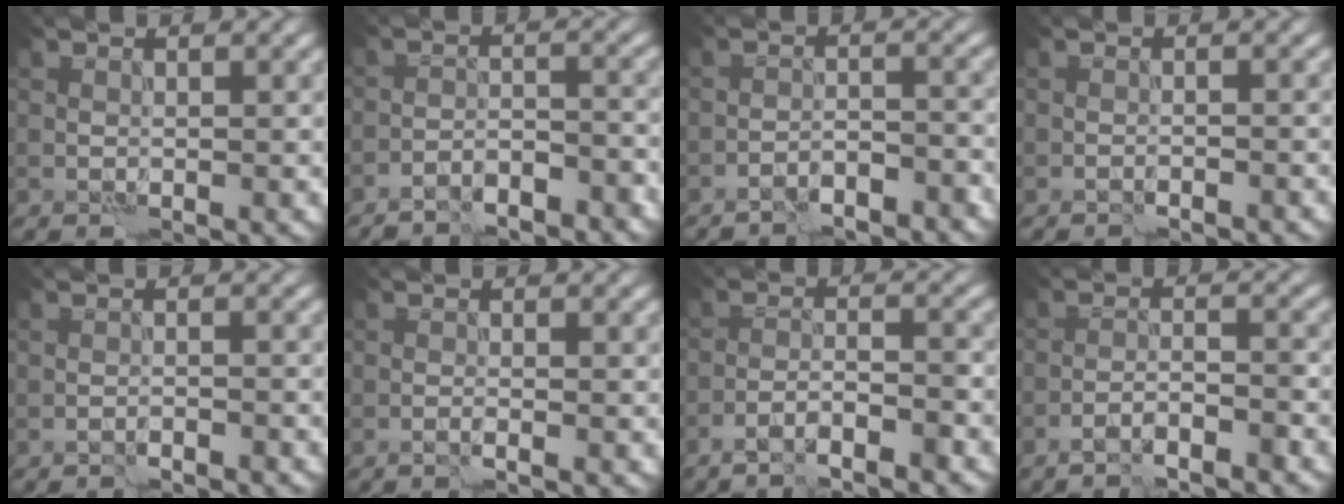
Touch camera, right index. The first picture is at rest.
{"total": 5.3, "force": [-4.6, 1.3, 2.1], "torque": [-0.028, -0.001, -0.079]}
{"total": 4.0, "force": [-3.5, 0.9, 1.7], "torque": [-0.022, 0.003, -0.058]}
{"total": 1.3, "force": [-1.2, 0.1, 0.3], "torque": [0.001, 0.002, -0.022]}
{"total": 1.8, "force": [-1.7, 0.1, 0.4], "torque": [-0.001, 0.003, -0.029]}
{"total": 0.9, "force": [-0.7, -0.2, 0.4], "torque": [-0.008, 0.001, -0.016]}
{"total": 4.5, "force": [-3.7, 0.6, 2.5], "torque": [-0.038, 0.005, -0.064]}
{"total": 3.7, "force": [-3.1, 0.4, 1.9], "torque": [-0.029, 0.006, -0.056]}